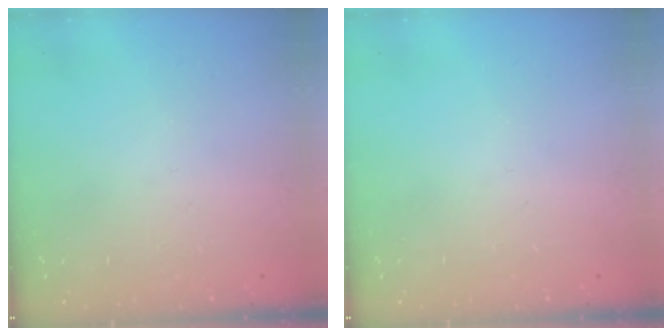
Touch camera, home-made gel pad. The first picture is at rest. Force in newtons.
{"total": 0.0}